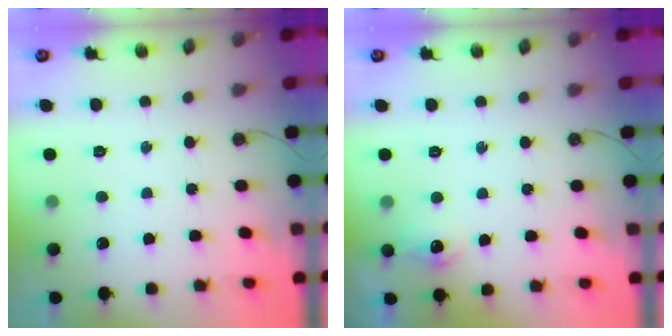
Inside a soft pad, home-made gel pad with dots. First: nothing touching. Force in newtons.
{"total": 7.4, "press": 7.4, "slide": 0.8}